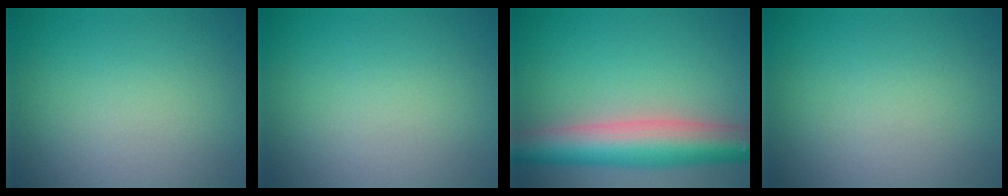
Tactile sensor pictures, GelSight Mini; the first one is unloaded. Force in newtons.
{"total": 0.0}
{"total": 8.2, "press": 8.1, "slide": 0.3}
{"total": 0.0}